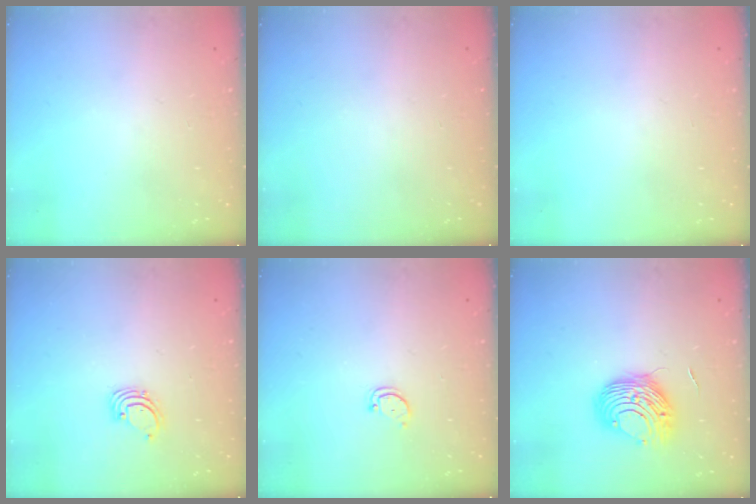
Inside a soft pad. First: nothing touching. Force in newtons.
{"total": 0.0}
{"total": 0.0}
{"total": 1.4, "press": 1.4, "slide": 0.1}
{"total": 2.3, "press": 2.3, "slide": 0.4}
{"total": 9.3, "press": 9.3, "slide": 0.6}